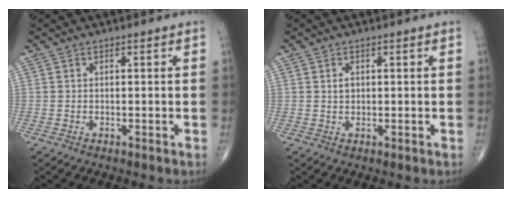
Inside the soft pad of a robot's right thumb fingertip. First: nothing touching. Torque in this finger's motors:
{"motor_torque": [0.07, 0.05, 0.21, 0.10, 0.02]}